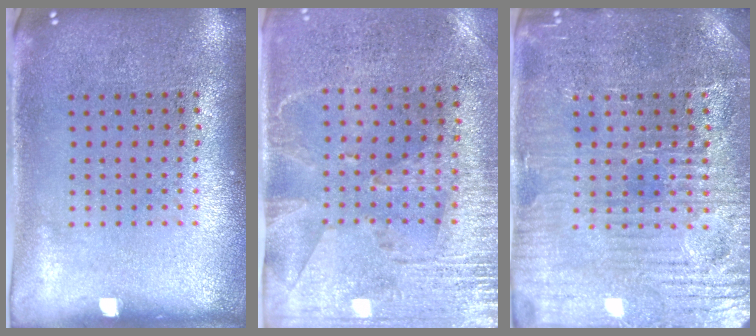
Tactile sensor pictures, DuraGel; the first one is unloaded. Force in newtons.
{"total": 2.8, "press": 2.4, "slide": 1.5}
{"total": 4.4, "press": 4.2, "slide": 1.1}